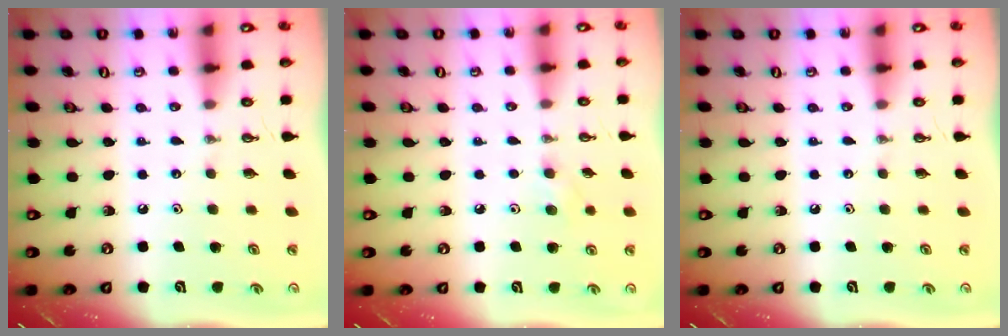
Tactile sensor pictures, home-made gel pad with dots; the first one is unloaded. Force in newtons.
{"total": 6.2, "press": 5.8, "slide": 2.3}
{"total": 0.0}